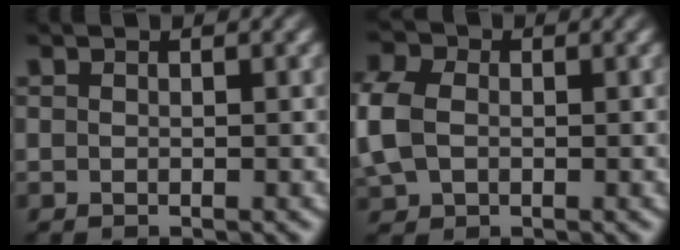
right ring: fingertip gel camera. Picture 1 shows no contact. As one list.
[{"total": 4.5, "force": [0.2, 4.0, 2.0], "torque": [-0.072, -0.010, 0.012]}]